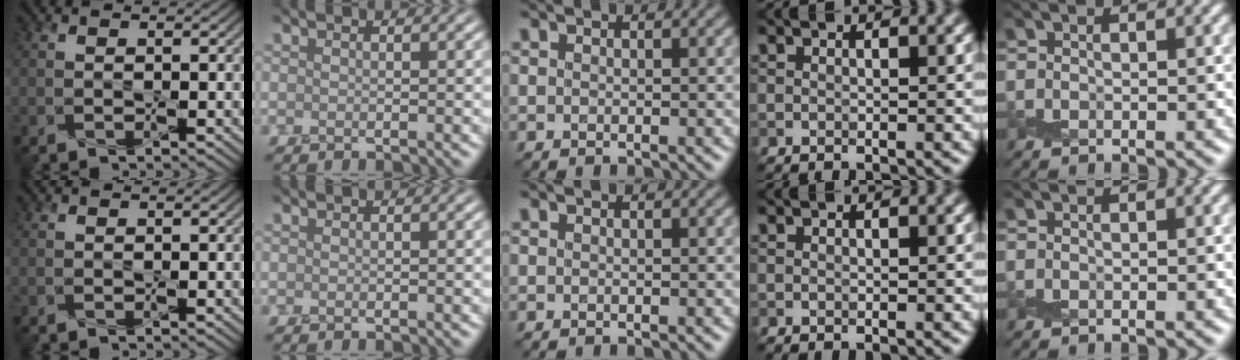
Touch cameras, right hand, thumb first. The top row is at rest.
{}